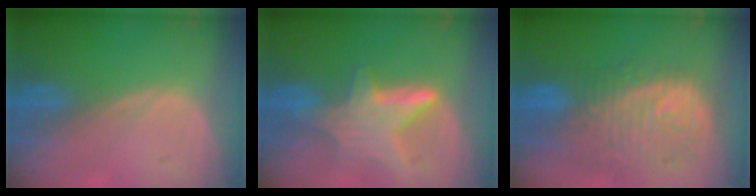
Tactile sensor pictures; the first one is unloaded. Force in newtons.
{"total": 6.9, "press": 6.7, "slide": 1.6}
{"total": 12.0, "press": 10.7, "slide": 5.4}